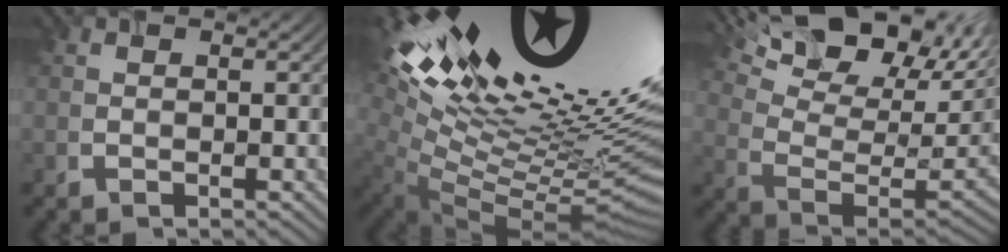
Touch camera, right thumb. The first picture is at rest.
{"total": 20.7, "force": [9.2, 6.2, 17.5], "torque": [-0.275, 0.023, 0.145]}
{"total": 16.8, "force": [9.2, 7.0, 12.2], "torque": [-0.229, 0.027, 0.125]}